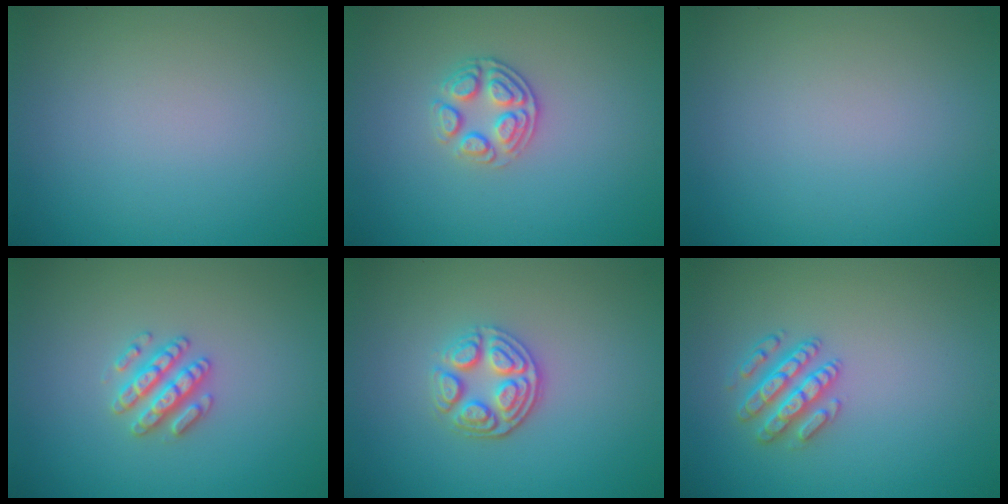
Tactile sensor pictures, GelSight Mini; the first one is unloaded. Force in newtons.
{"total": 2.6, "press": 2.5, "slide": 0.9}
{"total": 0.0}
{"total": 2.6, "press": 2.5, "slide": 0.4}
{"total": 3.5, "press": 3.0, "slide": 1.8}
{"total": 2.9, "press": 2.9, "slide": 0.7}